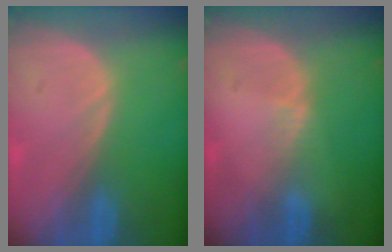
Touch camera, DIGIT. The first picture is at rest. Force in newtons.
{"total": 0.8, "press": 0.8, "slide": 0.2}